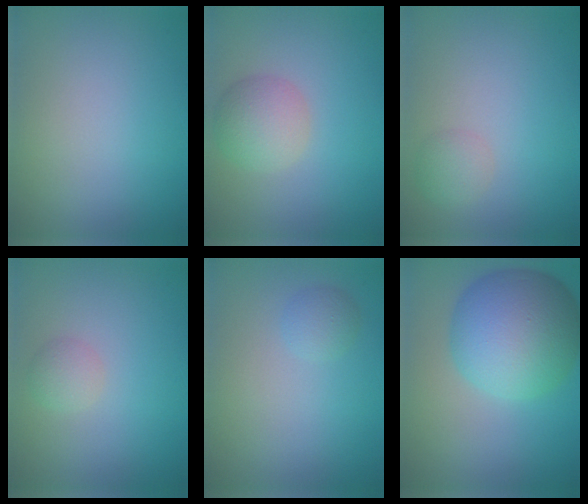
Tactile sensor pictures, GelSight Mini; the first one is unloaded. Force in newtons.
{"total": 3.4, "press": 3.4, "slide": 0.2}
{"total": 1.5, "press": 1.5, "slide": 0.0}
{"total": 1.4, "press": 1.4, "slide": 0.1}
{"total": 1.2, "press": 1.2, "slide": 0.1}
{"total": 10.0, "press": 10.0, "slide": 0.1}